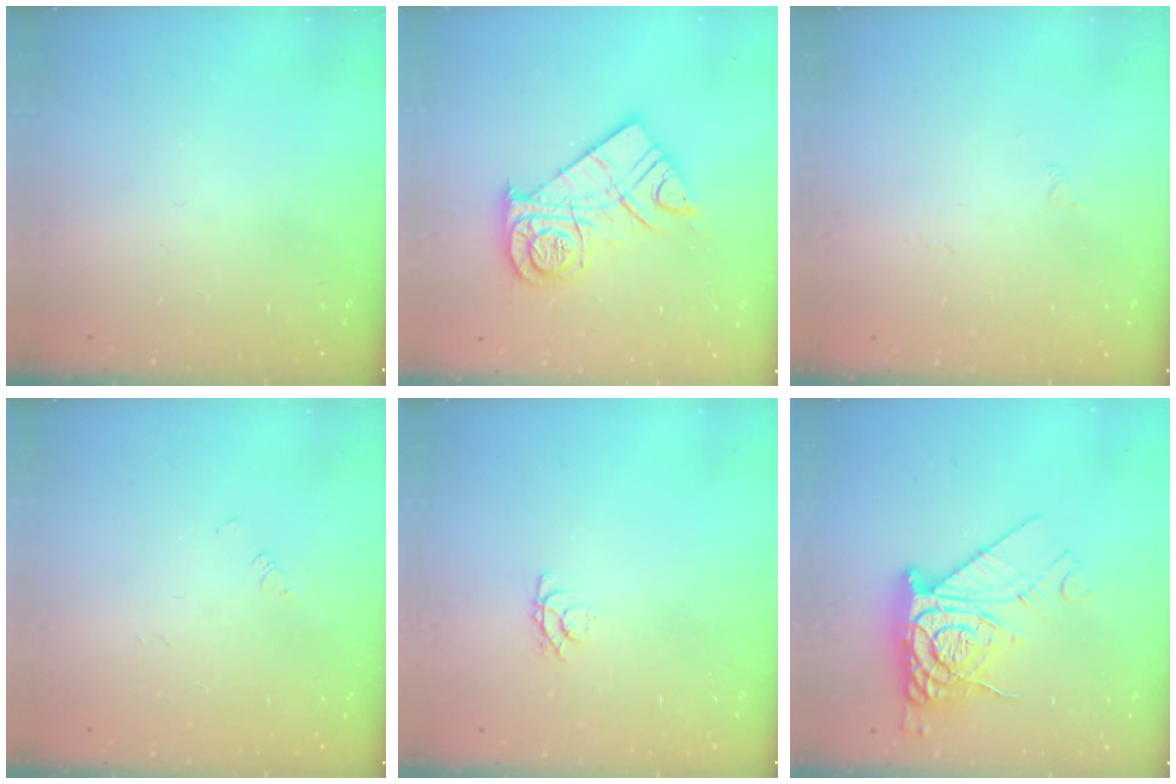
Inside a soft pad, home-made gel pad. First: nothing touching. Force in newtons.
{"total": 16.2, "press": 16.1, "slide": 1.6}
{"total": 1.7, "press": 1.6, "slide": 0.4}
{"total": 1.4, "press": 1.3, "slide": 0.3}
{"total": 3.6, "press": 3.6, "slide": 0.4}
{"total": 12.6, "press": 12.5, "slide": 1.4}